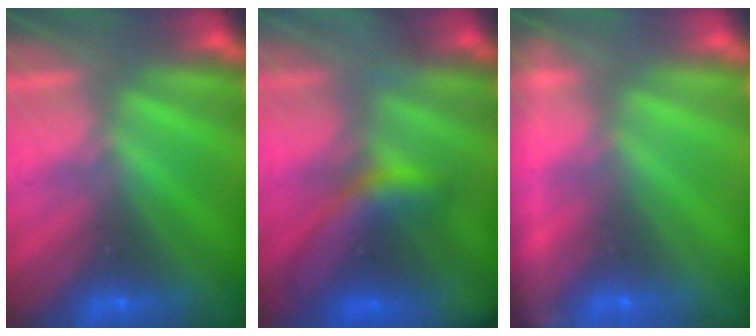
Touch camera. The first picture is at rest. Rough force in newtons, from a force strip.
{"total": 8.5}
{"total": 11.2}